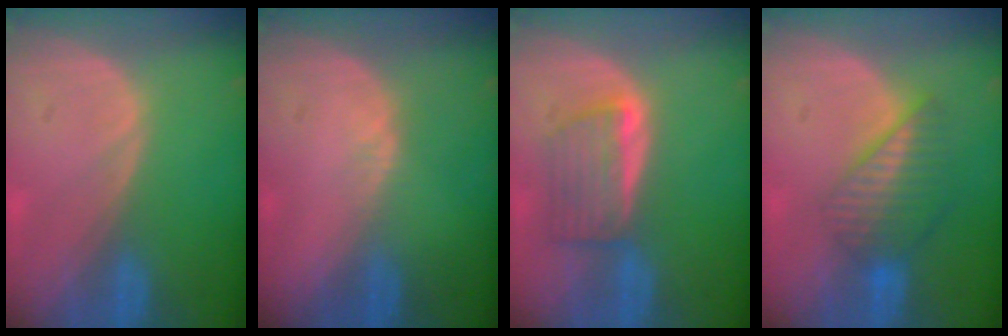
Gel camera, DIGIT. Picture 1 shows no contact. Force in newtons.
{"total": 1.0, "press": 0.7, "slide": 0.6}
{"total": 5.6, "press": 5.5, "slide": 1.4}
{"total": 6.8, "press": 6.0, "slide": 3.2}